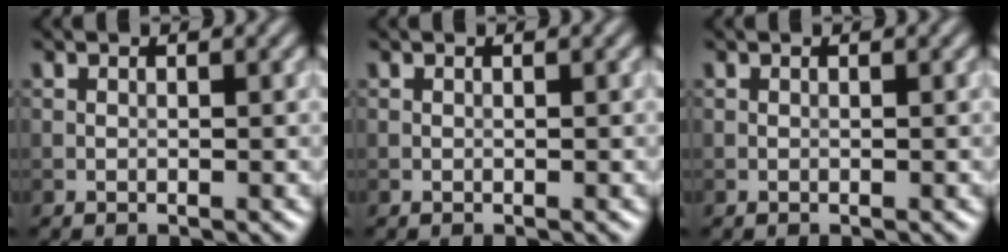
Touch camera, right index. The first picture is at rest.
{"total": 0.0}
{"total": 0.0}